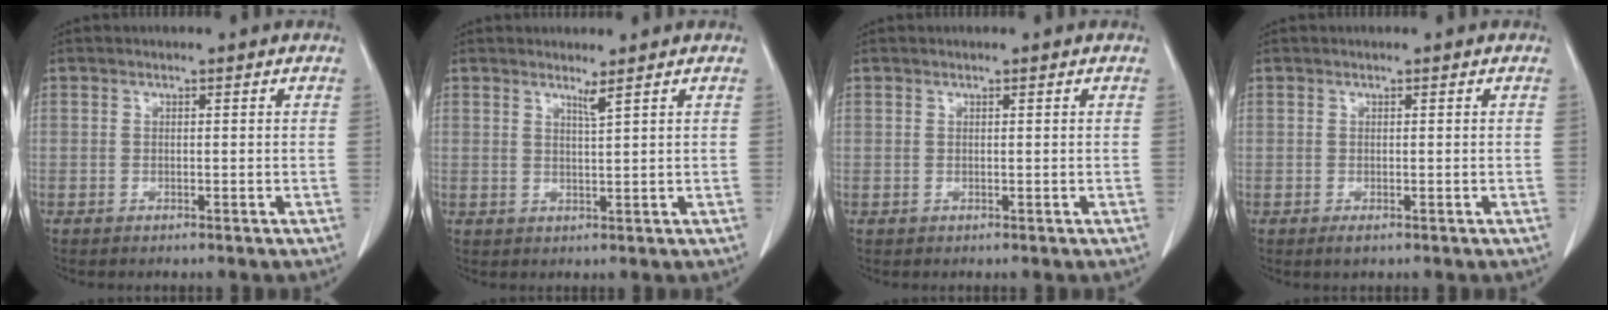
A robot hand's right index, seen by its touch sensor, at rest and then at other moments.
{"total": 1.6, "force": [1.2, -0.6, 0.8], "torque": [-0.020, -0.014, 0.024]}
{"total": 0.0}
{"total": 0.9, "force": [-0.3, 0.1, 0.8], "torque": [-0.014, -0.003, 0.000]}